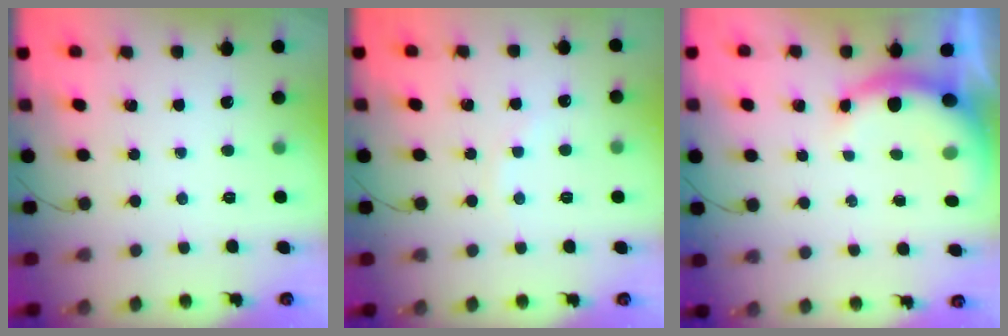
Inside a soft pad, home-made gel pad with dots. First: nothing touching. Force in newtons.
{"total": 3.4, "press": 3.2, "slide": 1.0}
{"total": 6.7, "press": 6.6, "slide": 0.8}